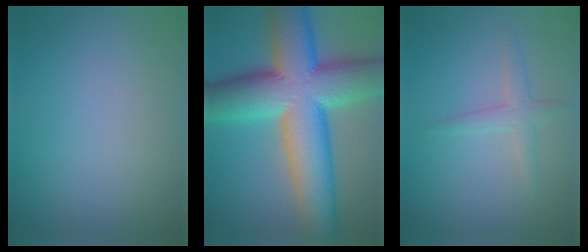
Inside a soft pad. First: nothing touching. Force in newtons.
{"total": 15.9, "press": 15.9, "slide": 0.6}
{"total": 1.8, "press": 1.8, "slide": 0.1}